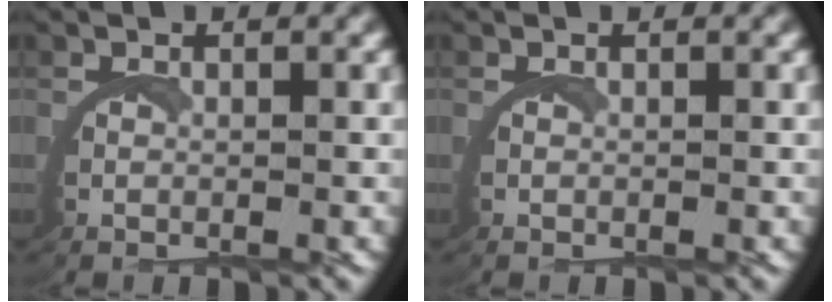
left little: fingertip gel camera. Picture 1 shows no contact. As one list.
[{"total": 0.0}]